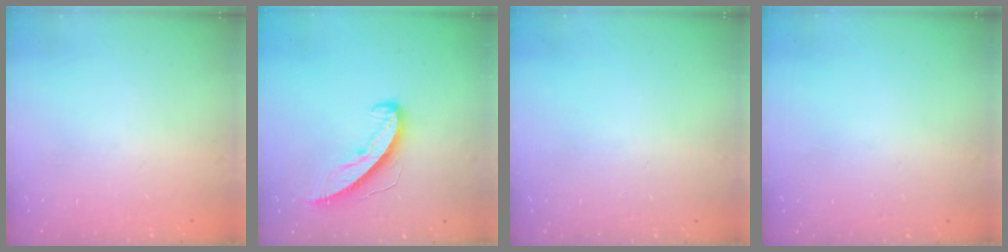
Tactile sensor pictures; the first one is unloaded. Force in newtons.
{"total": 8.9, "press": 8.9, "slide": 0.4}
{"total": 0.0}
{"total": 0.0}